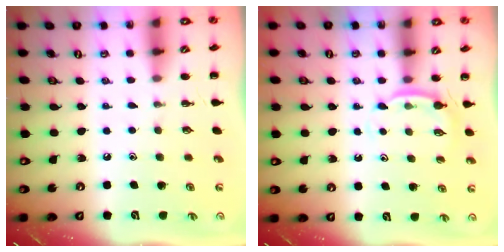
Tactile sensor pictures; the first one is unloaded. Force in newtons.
{"total": 5.6, "press": 5.4, "slide": 1.4}